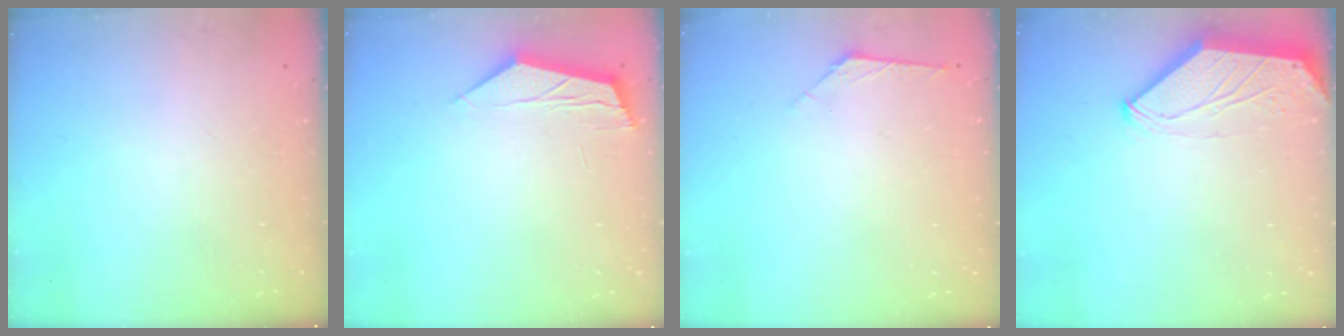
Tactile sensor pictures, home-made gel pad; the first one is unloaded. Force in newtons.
{"total": 4.5, "press": 4.5, "slide": 0.0}
{"total": 1.9, "press": 1.8, "slide": 0.5}
{"total": 0.0}